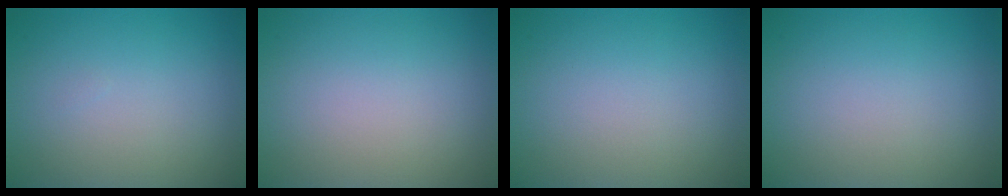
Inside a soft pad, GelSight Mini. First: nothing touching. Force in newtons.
{"total": 0.0}
{"total": 0.0}
{"total": 0.0}